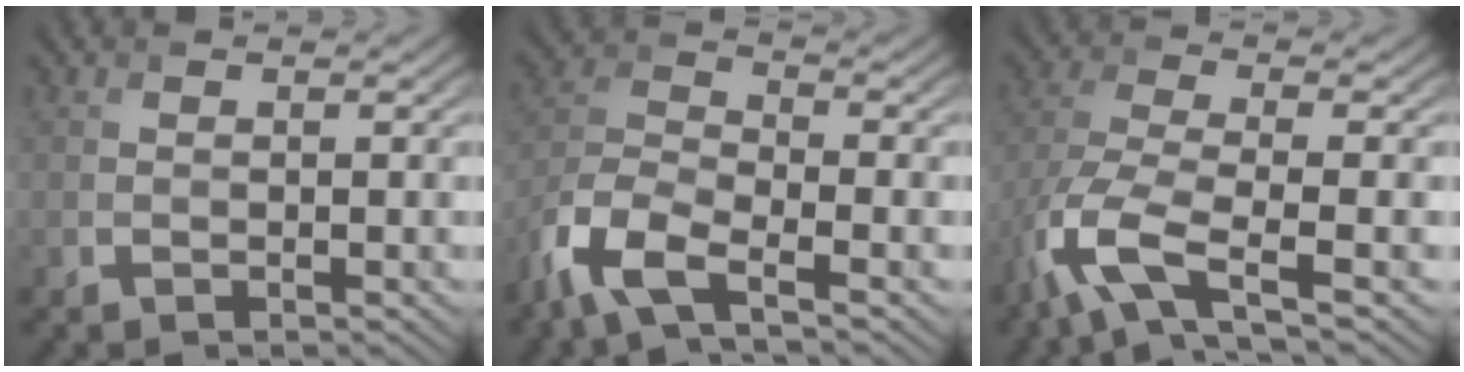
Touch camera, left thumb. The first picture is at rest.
{"total": 8.3, "force": [-5.3, 2.7, 5.7], "torque": [-0.134, -0.008, -0.126]}
{"total": 9.4, "force": [-5.0, 2.8, 7.5], "torque": [-0.172, -0.010, -0.113]}